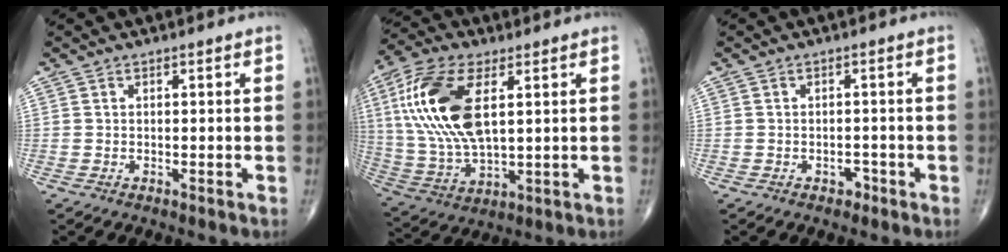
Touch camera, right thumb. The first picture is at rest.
{"total": 18.4, "force": [4.5, 8.7, 15.6], "torque": [-0.330, -0.006, 0.089]}
{"total": 1.7, "force": [-1.0, 1.2, 0.7], "torque": [-0.003, 0.005, -0.015]}